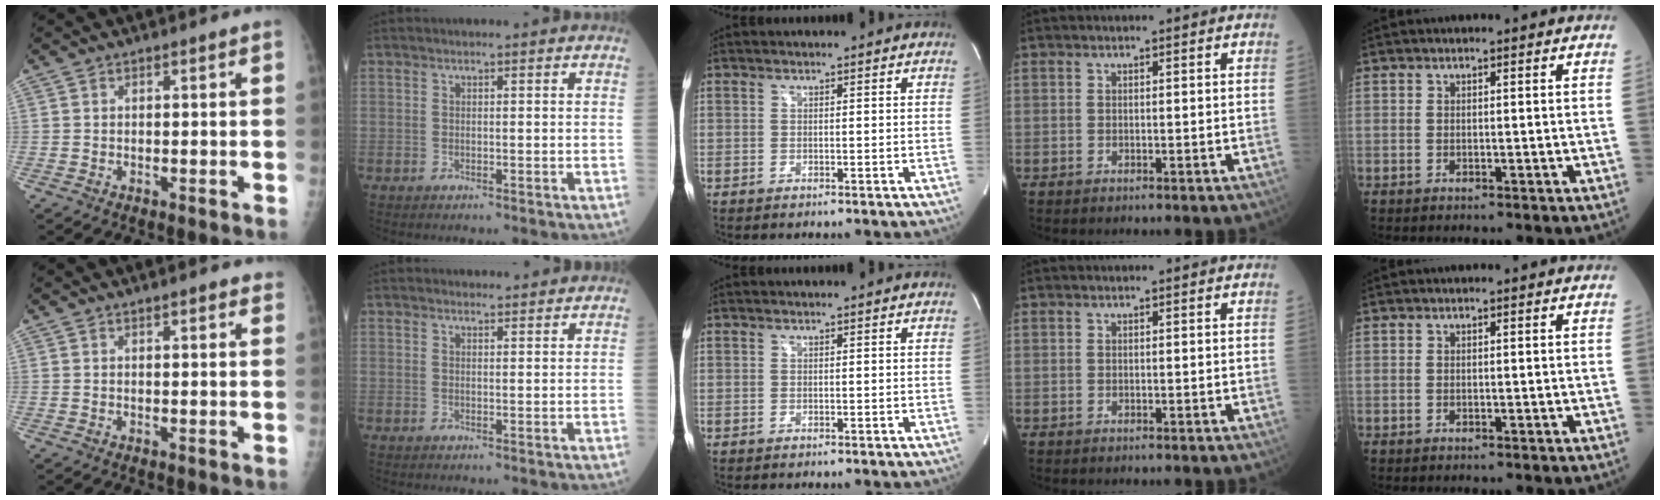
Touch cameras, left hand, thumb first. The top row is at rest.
{"thumb": {"total": 2.4, "force": [1.9, 0.7, 1.4], "torque": [-0.003, 0.001, 0.021]}, "index": {"total": 2.5, "force": [2.5, 0.6, 0.1], "torque": [0.000, 0.009, 0.033]}}